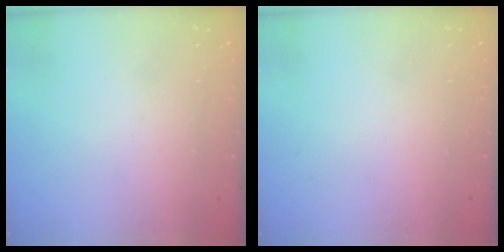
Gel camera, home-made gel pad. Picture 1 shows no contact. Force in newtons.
{"total": 0.0}